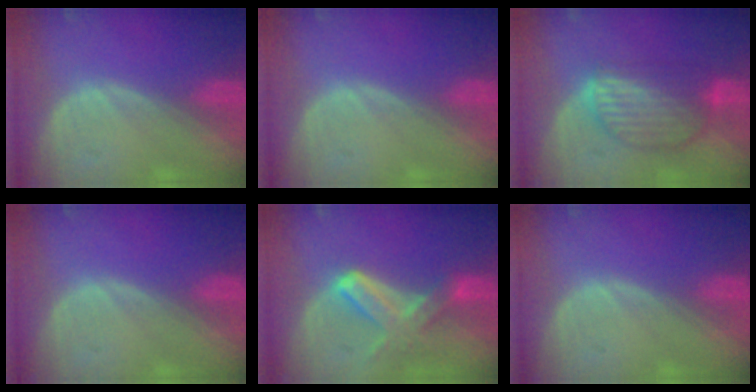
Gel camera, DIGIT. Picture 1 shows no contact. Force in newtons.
{"total": 0.0}
{"total": 8.1, "press": 7.3, "slide": 3.6}
{"total": 0.0}
{"total": 6.4, "press": 6.4, "slide": 0.6}
{"total": 0.0}